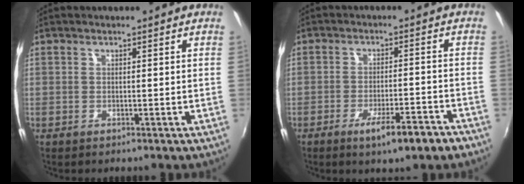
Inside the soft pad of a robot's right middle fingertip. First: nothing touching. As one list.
[{"total": 7.6, "force": [-5.0, 1.2, 5.6], "torque": [-0.098, -0.012, -0.069]}]